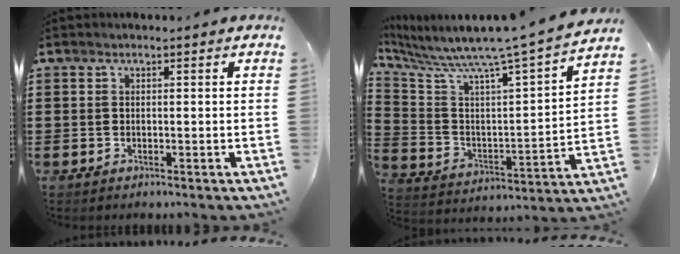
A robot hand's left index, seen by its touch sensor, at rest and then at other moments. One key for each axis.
{"total": 7.4, "fx": 6.6, "fy": -0.7, "fz": 3.2, "tx": -0.096, "ty": -0.072, "tz": 0.098}